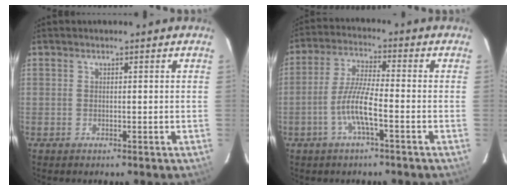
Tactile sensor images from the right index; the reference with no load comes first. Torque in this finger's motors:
{"motor_torque": [1.13, -0.67, 0.69, 0.19]}